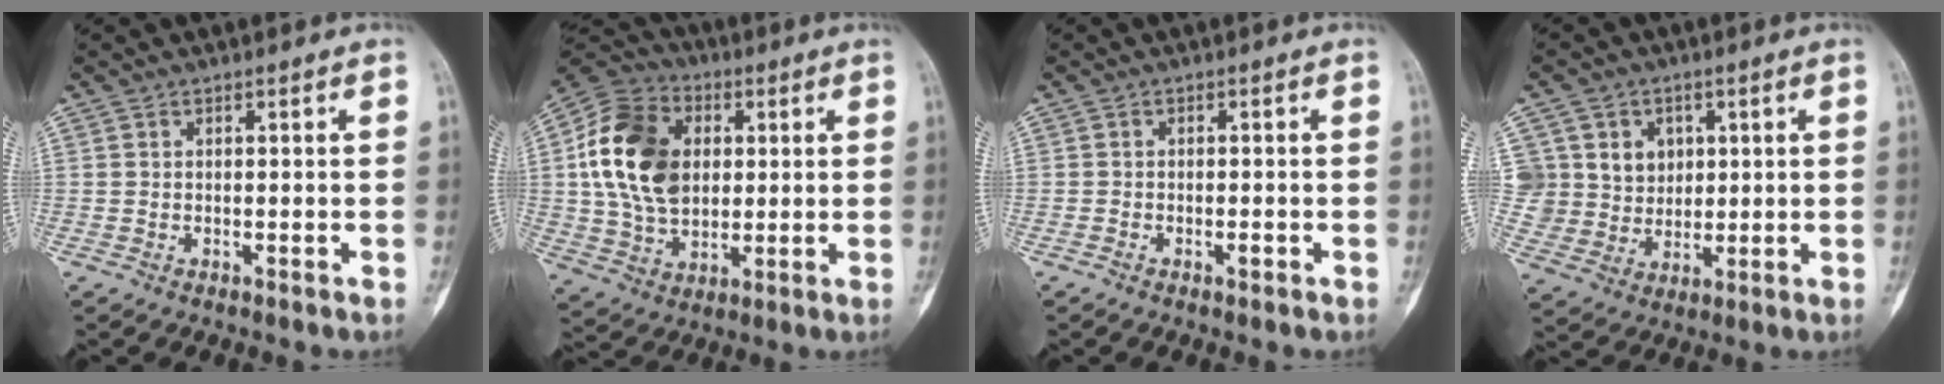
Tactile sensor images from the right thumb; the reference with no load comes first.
{"total": 18.2, "force": [2.6, 13.1, 12.3], "torque": [-0.210, 0.007, 0.043]}
{"total": 1.2, "force": [-0.6, 0.6, 0.8], "torque": [-0.012, 0.002, -0.011]}
{"total": 10.2, "force": [3.2, 9.3, 2.5], "torque": [-0.008, -0.006, 0.068]}